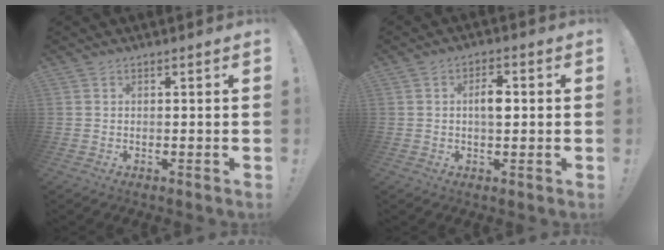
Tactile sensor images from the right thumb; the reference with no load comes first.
{"total": 5.3, "force": [0.2, 2.4, 4.7], "torque": [-0.066, 0.004, -0.003]}